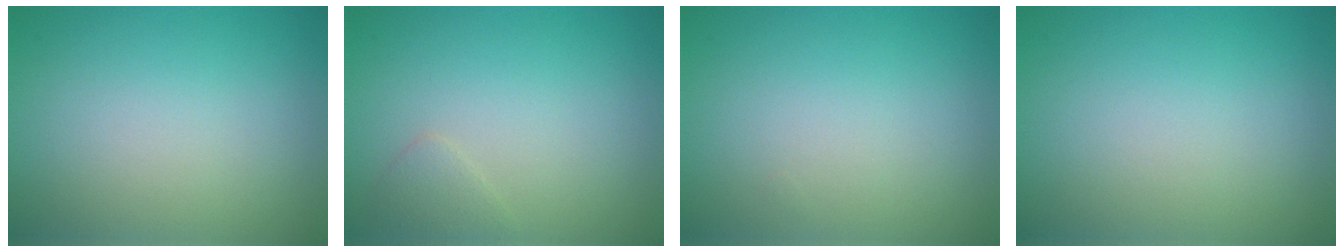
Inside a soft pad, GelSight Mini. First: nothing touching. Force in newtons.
{"total": 1.1, "press": 1.1, "slide": 0.0}
{"total": 0.0}
{"total": 0.0}